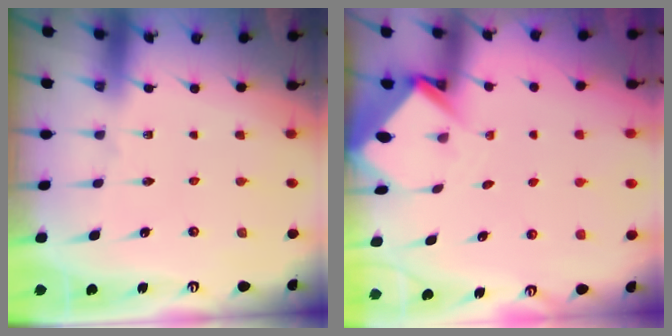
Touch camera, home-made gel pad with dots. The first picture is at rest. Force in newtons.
{"total": 3.4, "press": 3.4, "slide": 0.2}